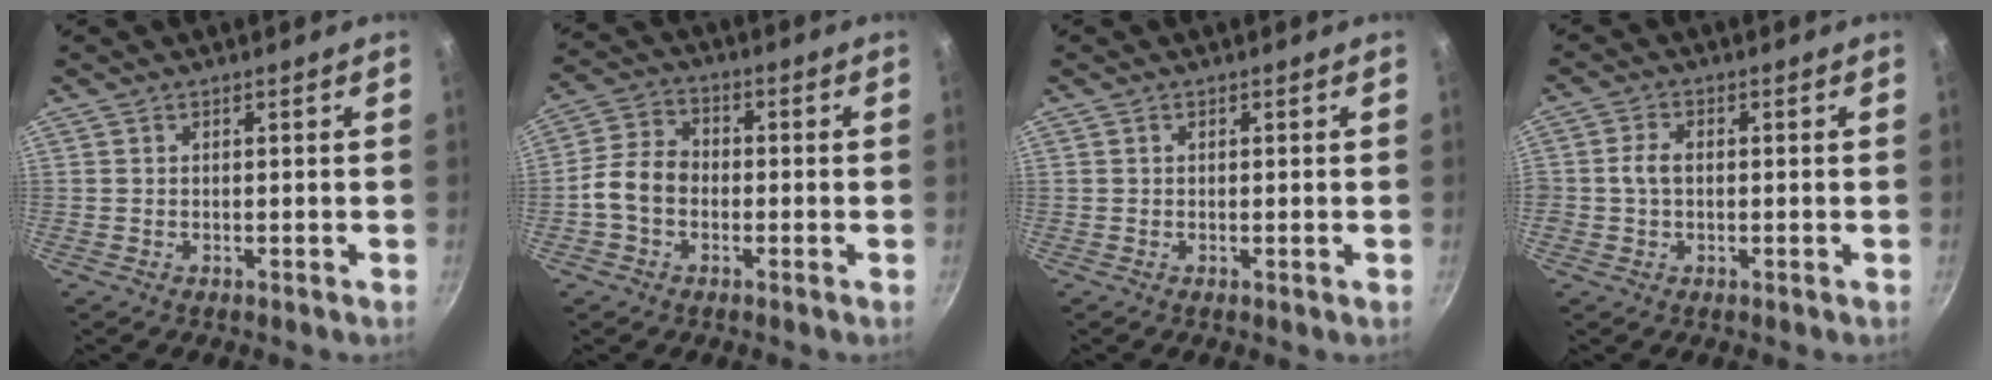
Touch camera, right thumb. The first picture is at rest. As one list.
[{"total": 7.4, "force": [-1.7, 5.6, 4.5], "torque": [-0.067, 0.027, -0.047]}, {"total": 0.5, "force": [-0.1, 0.1, 0.5], "torque": [-0.009, 0.000, -0.004]}, {"total": 3.3, "force": [-0.1, 2.4, 2.3], "torque": [-0.039, 0.011, -0.007]}]